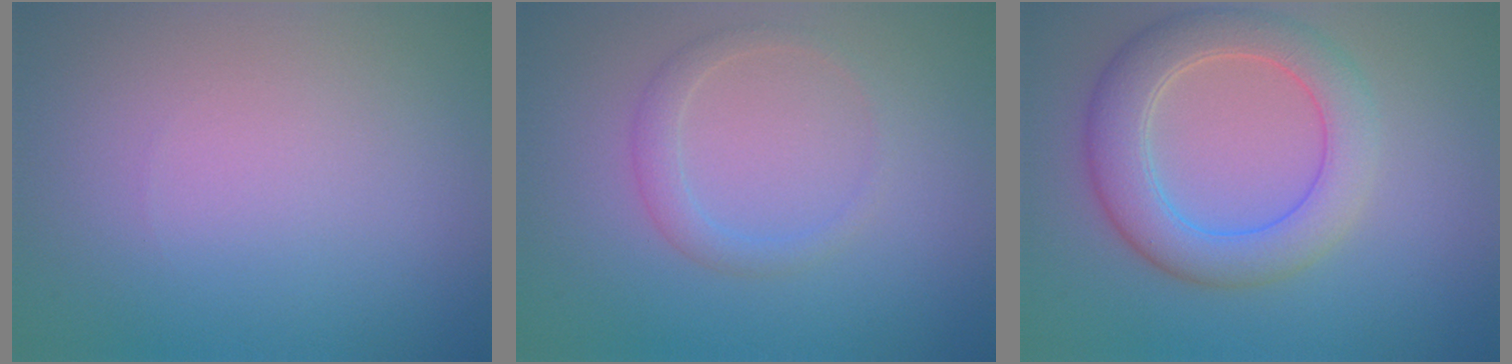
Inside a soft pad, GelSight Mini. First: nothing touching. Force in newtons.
{"total": 1.8, "press": 1.8, "slide": 0.0}
{"total": 6.0, "press": 6.0, "slide": 0.1}